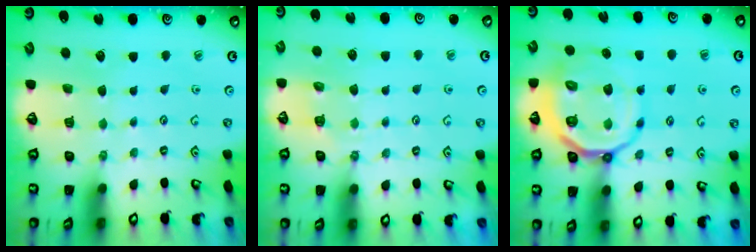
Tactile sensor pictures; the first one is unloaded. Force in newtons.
{"total": 4.2, "press": 4.1, "slide": 0.9}
{"total": 15.3, "press": 15.1, "slide": 2.6}